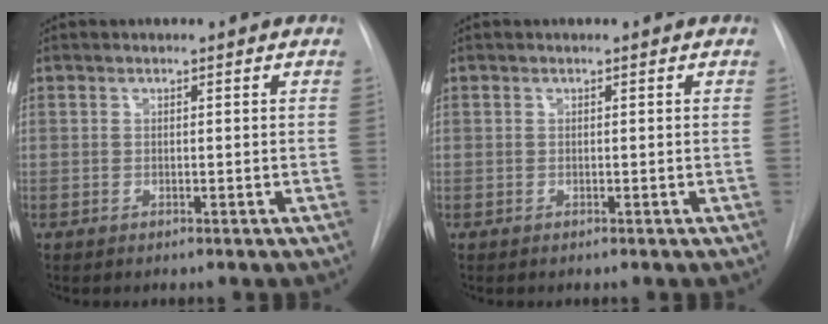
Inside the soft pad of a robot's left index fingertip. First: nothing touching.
{"total": 0.0}